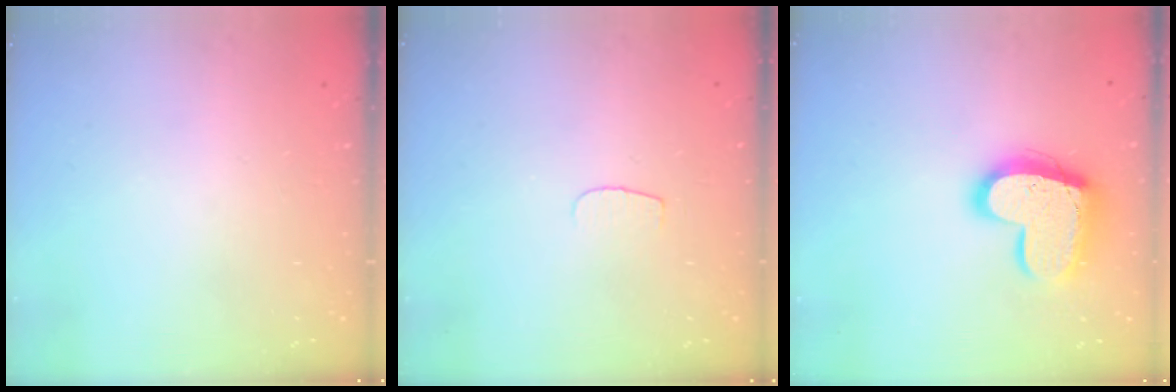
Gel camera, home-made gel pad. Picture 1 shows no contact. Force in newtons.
{"total": 4.0, "press": 4.0, "slide": 0.4}
{"total": 16.8, "press": 16.7, "slide": 1.5}